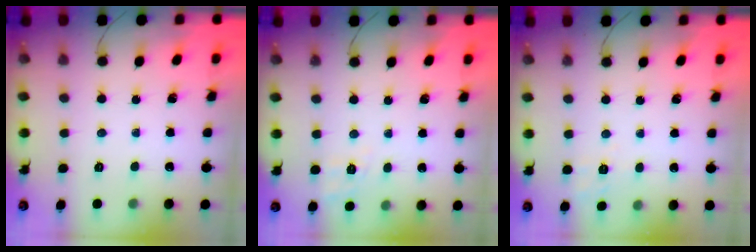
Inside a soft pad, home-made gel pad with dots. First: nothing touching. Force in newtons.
{"total": 2.1, "press": 0.9, "slide": 1.9}
{"total": 1.9, "press": 0.2, "slide": 1.9}